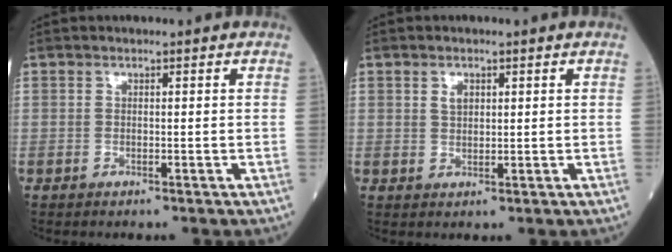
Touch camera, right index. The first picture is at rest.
{"total": 1.8, "force": [0.8, 1.1, 1.2], "torque": [-0.021, 0.003, 0.015]}